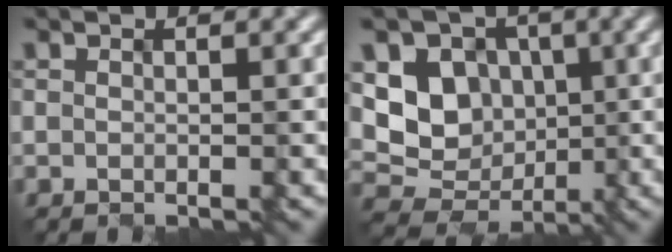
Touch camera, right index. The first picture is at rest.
{"total": 9.4, "force": [1.2, 7.8, 5.1], "torque": [-0.088, 0.018, 0.003]}